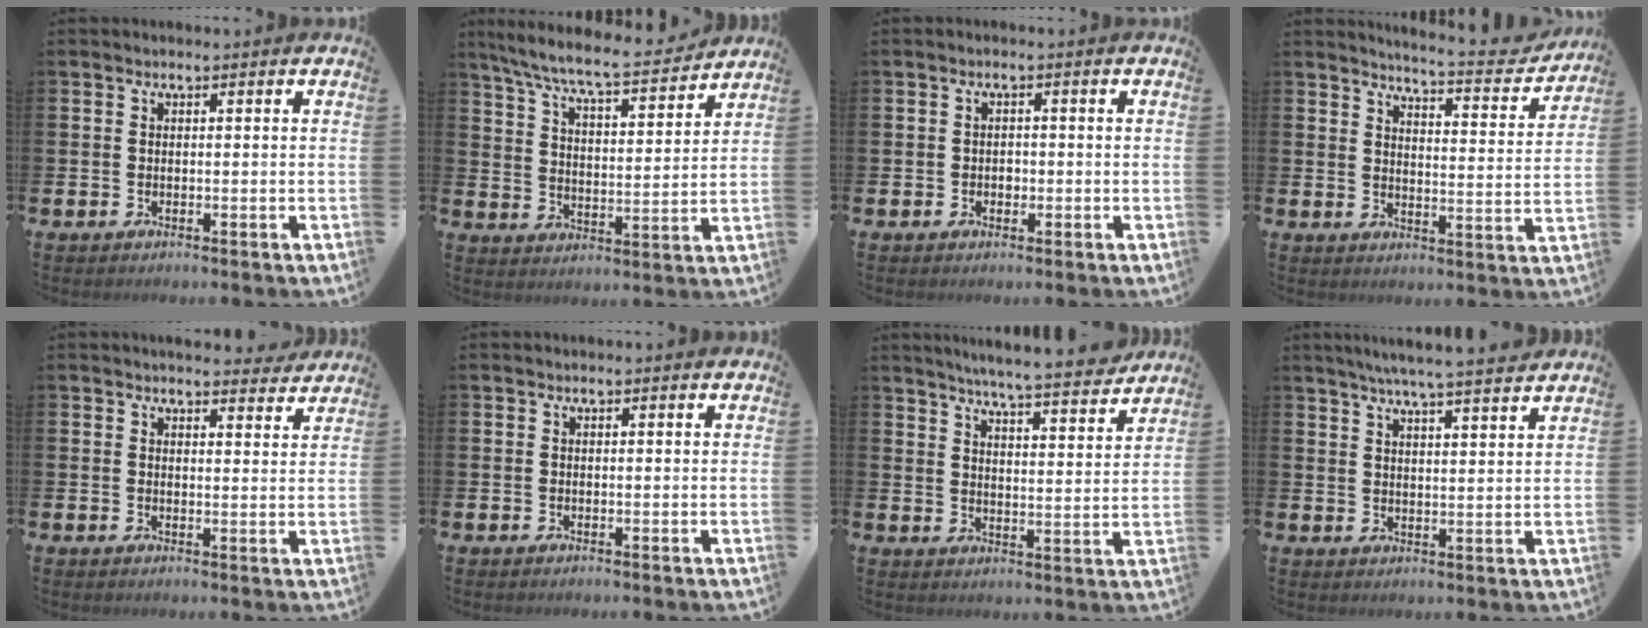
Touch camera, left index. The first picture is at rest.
{"total": 7.9, "force": [7.3, 0.6, 2.9], "torque": [-0.090, -0.049, 0.125]}
{"total": 1.1, "force": [-0.2, 0.9, 0.4], "torque": [0.001, 0.001, -0.007]}
{"total": 5.2, "force": [5.1, 0.3, 1.1], "torque": [-0.033, -0.045, 0.080]}
{"total": 3.6, "force": [3.6, 0.5, 0.2], "torque": [0.003, -0.023, 0.062]}
{"total": 0.0}
{"total": 6.5, "force": [6.2, -0.4, 1.7], "torque": [-0.044, -0.048, 0.105]}
{"total": 6.1, "force": [5.8, -0.5, 1.9], "torque": [-0.044, -0.032, 0.099]}